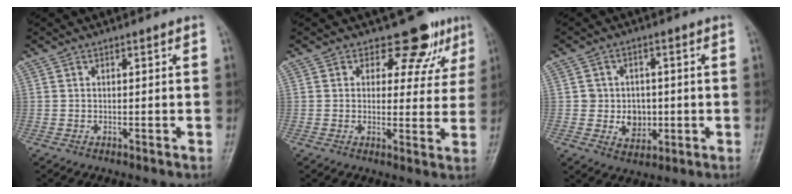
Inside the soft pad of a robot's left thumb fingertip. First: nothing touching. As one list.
[{"total": 7.8, "force": [5.4, 4.9, 2.7], "torque": [0.006, -0.030, 0.058]}, {"total": 6.3, "force": [-0.5, 5.5, 2.9], "torque": [-0.009, 0.007, -0.002]}]